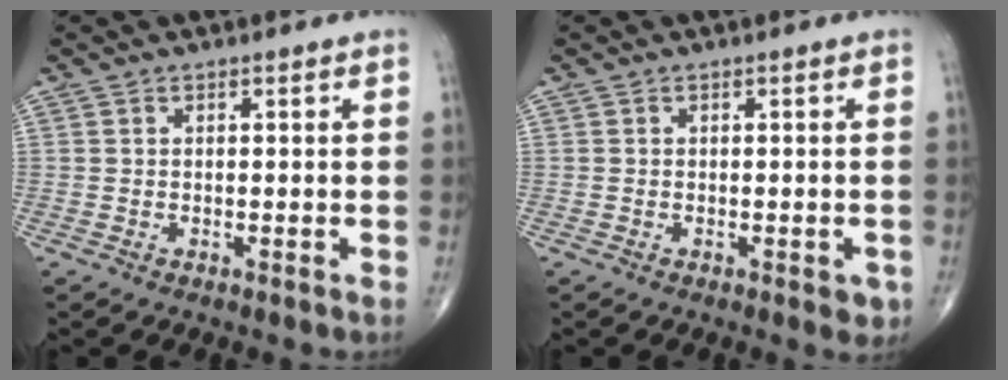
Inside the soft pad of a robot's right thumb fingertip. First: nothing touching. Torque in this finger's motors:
{"motor_torque": [0.26, 0.26, 0.18, 0.08, 0.04]}